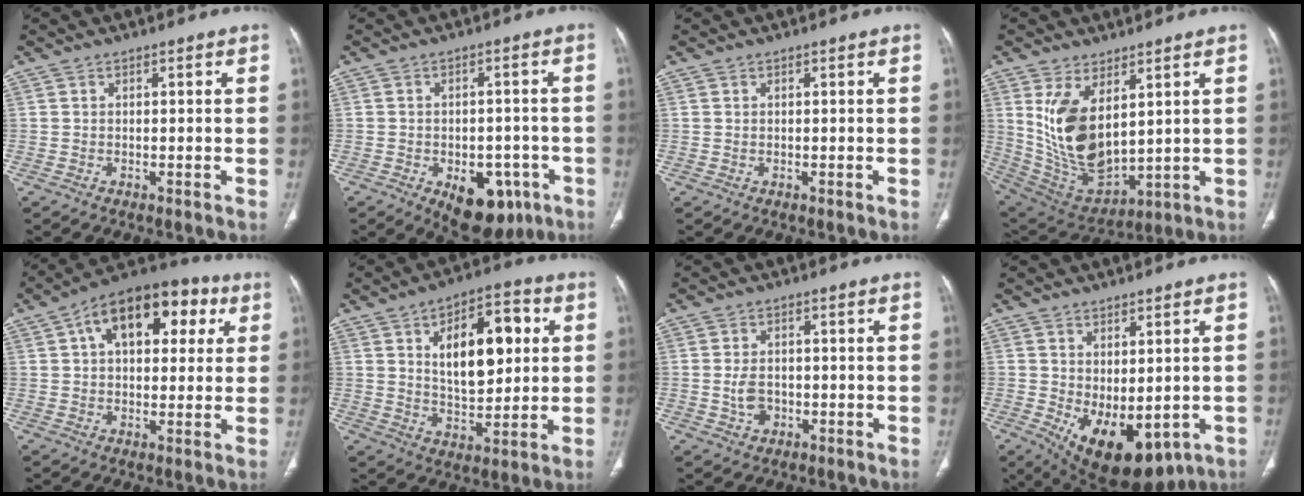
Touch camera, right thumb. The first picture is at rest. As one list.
[{"total": 11.7, "force": [-5.2, 6.9, 7.9], "torque": [-0.072, 0.019, -0.058]}, {"total": 0.0}, {"total": 15.2, "force": [4.7, 7.8, 12.2], "torque": [-0.218, -0.026, 0.121]}, {"total": 18.2, "force": [6.0, 10.5, 13.6], "torque": [-0.163, 0.024, 0.083]}, {"total": 16.6, "force": [4.2, 8.6, 13.6], "torque": [-0.169, 0.001, 0.070]}, {"total": 3.9, "force": [-0.6, 2.9, 2.5], "torque": [-0.042, 0.004, -0.005]}, {"total": 13.4, "force": [-3.6, 7.1, 10.7], "torque": [-0.152, -0.010, -0.025]}]